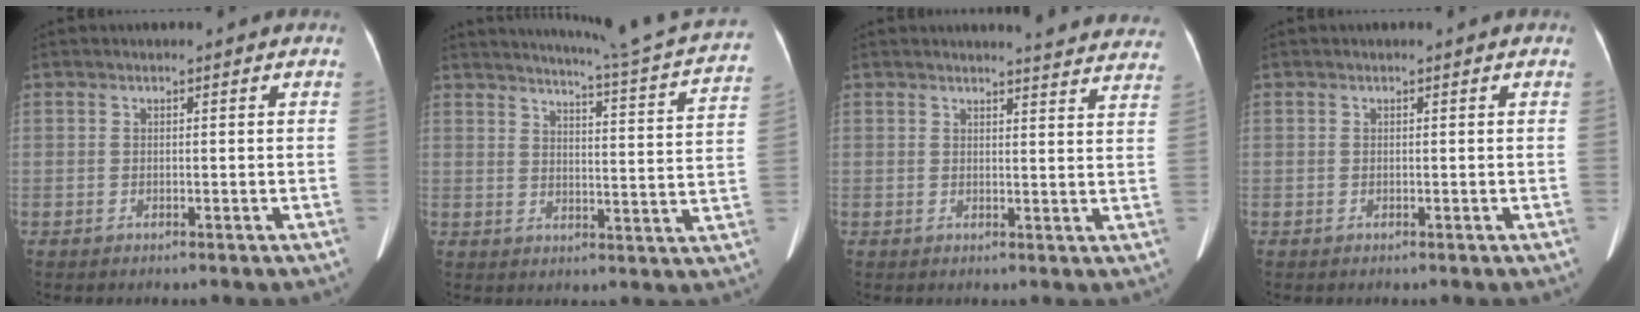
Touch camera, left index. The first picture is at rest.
{"total": 19.5, "force": [18.2, -1.4, 6.9], "torque": [-0.112, -0.074, 0.215]}
{"total": 12.6, "force": [12.4, 0.8, 2.4], "torque": [-0.005, -0.055, 0.111]}
{"total": 0.0}